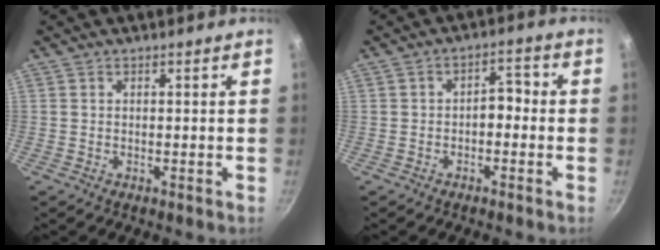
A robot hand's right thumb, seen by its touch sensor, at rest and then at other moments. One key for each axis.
{"total": 4.0, "fx": -1.0, "fy": 2.5, "fz": 2.9, "tx": -0.018, "ty": 0.024, "tz": -0.020}